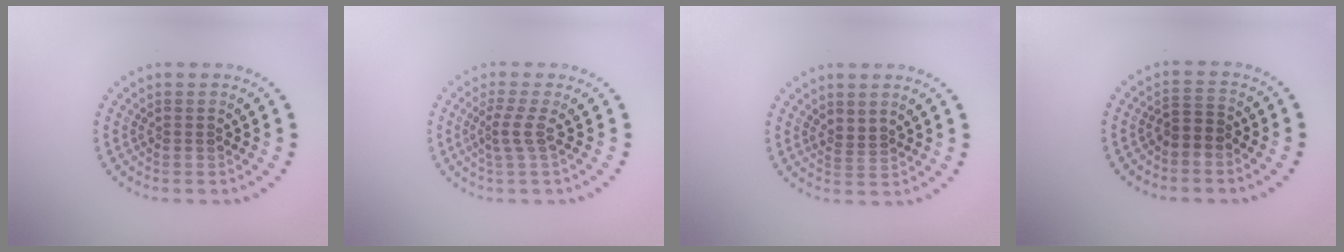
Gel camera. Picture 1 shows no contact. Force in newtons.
{"total": 2.0, "press": 1.3, "slide": 1.5}
{"total": 1.2, "press": 1.0, "slide": 0.7}
{"total": 1.9, "press": 1.5, "slide": 1.1}